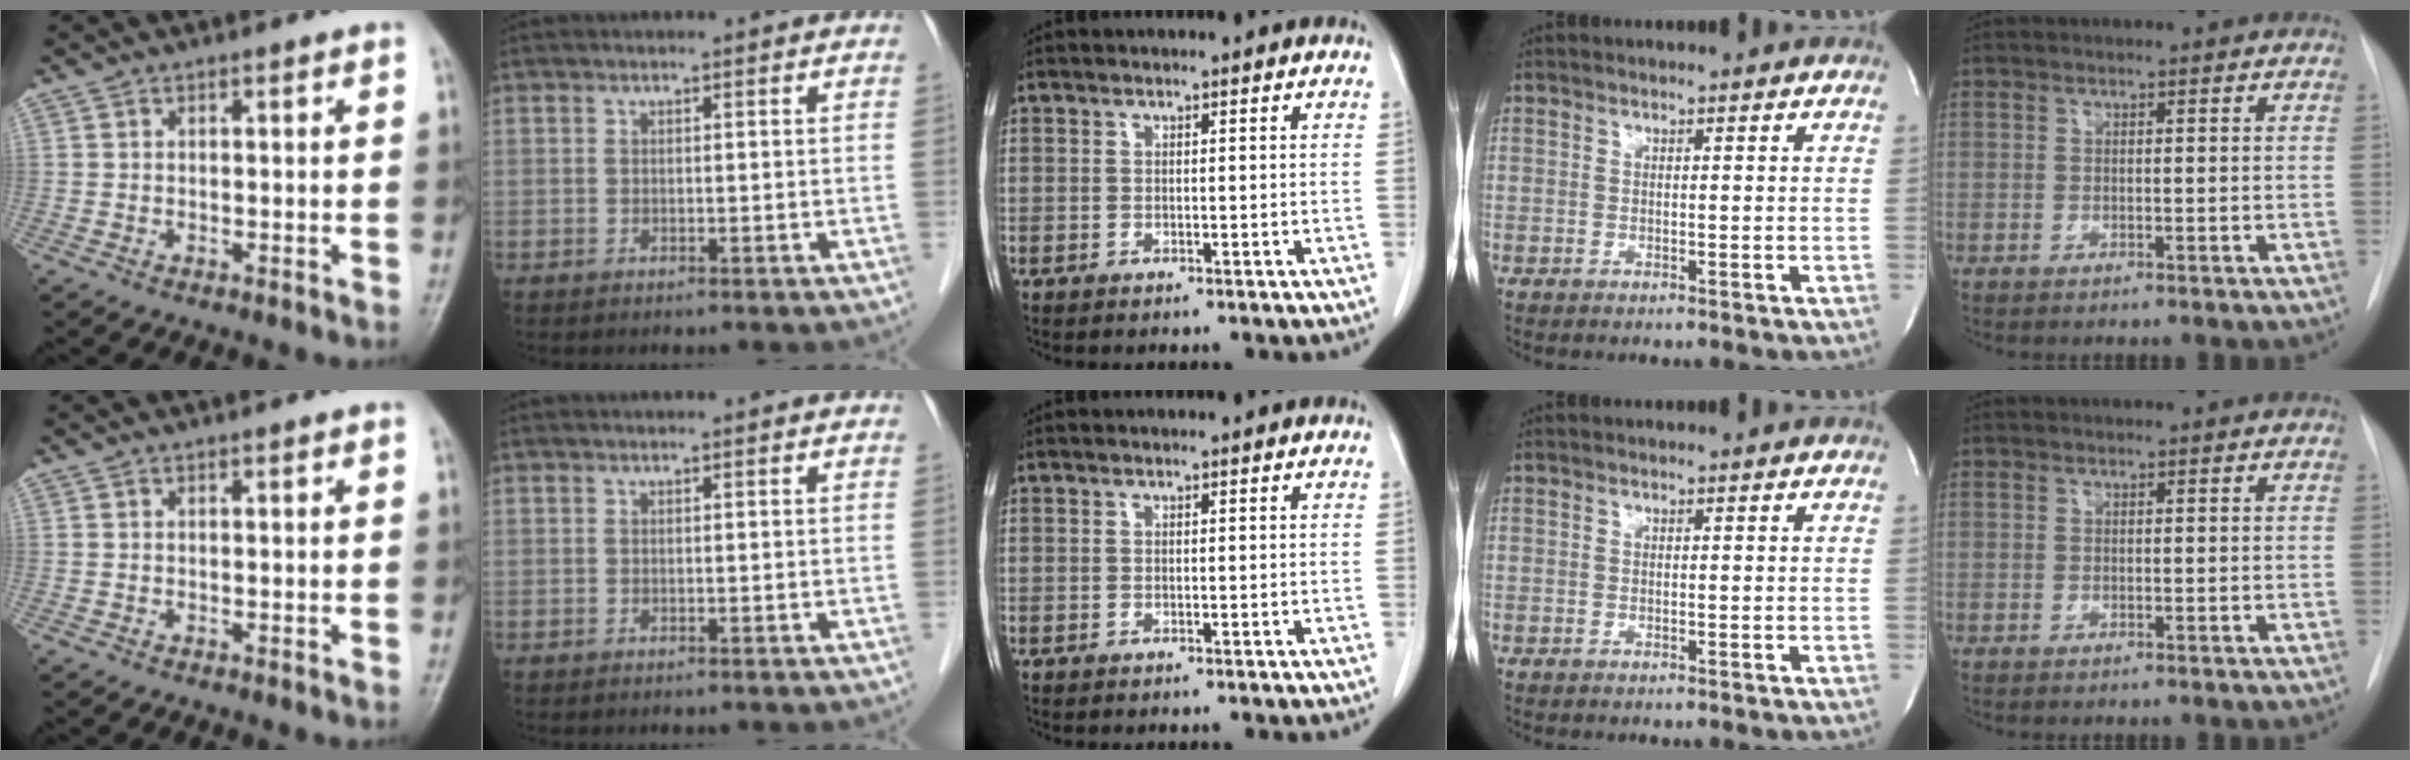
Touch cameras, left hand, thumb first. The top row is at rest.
{}